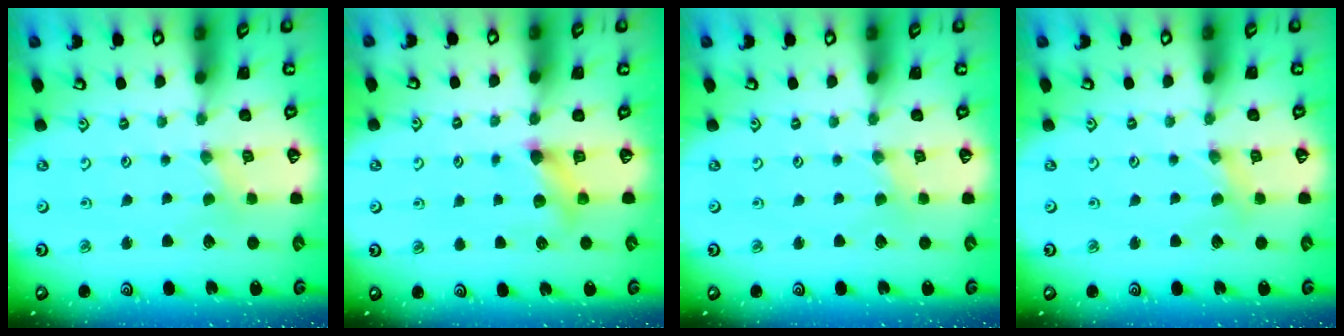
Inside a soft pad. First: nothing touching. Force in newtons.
{"total": 5.9, "press": 5.9, "slide": 0.7}
{"total": 0.6, "press": 0.6, "slide": 0.2}
{"total": 2.9, "press": 2.9, "slide": 0.6}